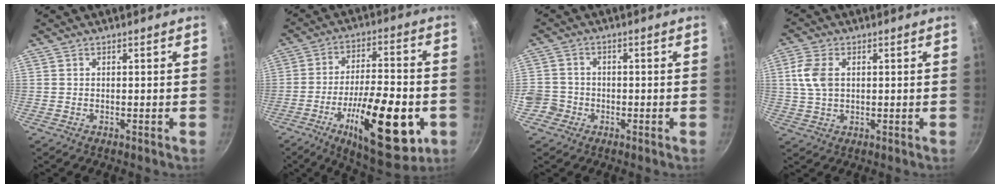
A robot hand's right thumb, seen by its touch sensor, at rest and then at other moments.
{"total": 23.0, "force": [-7.7, 8.6, 19.9], "torque": [-0.285, 0.018, -0.111]}
{"total": 5.8, "force": [-2.4, 5.1, 1.3], "torque": [-0.010, 0.030, -0.048]}
{"total": 6.7, "force": [1.3, 4.4, 4.9], "torque": [-0.095, 0.003, 0.023]}